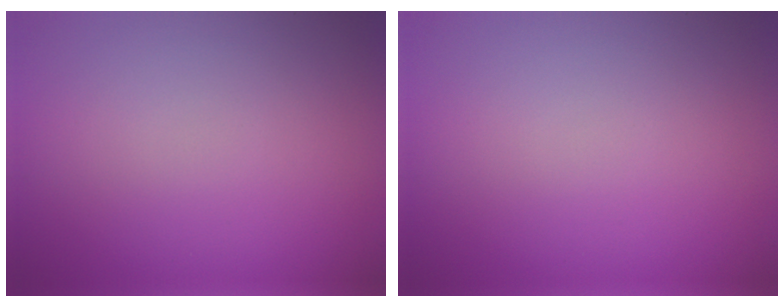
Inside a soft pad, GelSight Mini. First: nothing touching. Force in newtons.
{"total": 0.0}